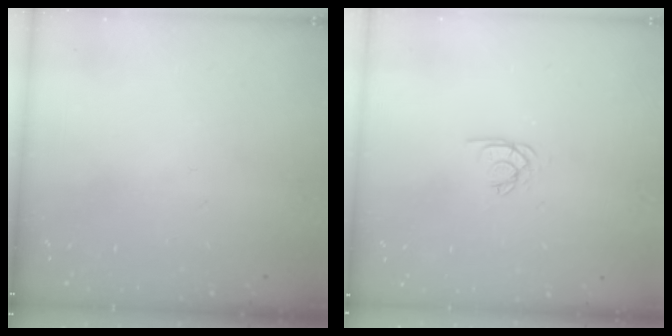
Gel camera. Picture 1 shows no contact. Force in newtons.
{"total": 2.6, "press": 2.6, "slide": 0.1}